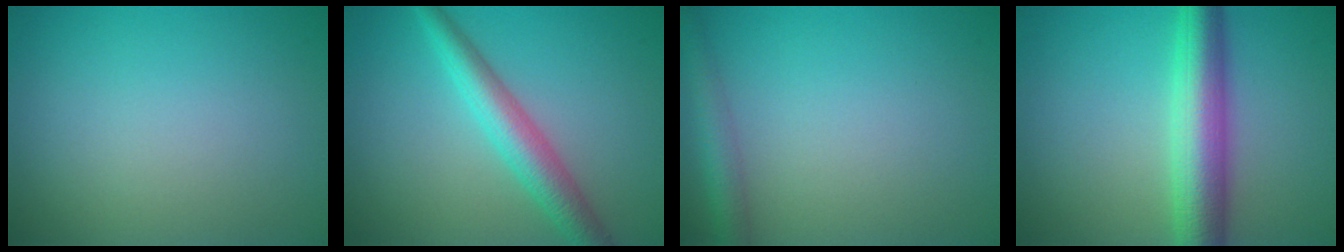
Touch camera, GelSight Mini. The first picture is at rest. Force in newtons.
{"total": 4.2, "press": 4.2, "slide": 0.1}
{"total": 2.7, "press": 2.7, "slide": 0.2}
{"total": 6.4, "press": 6.4, "slide": 0.0}